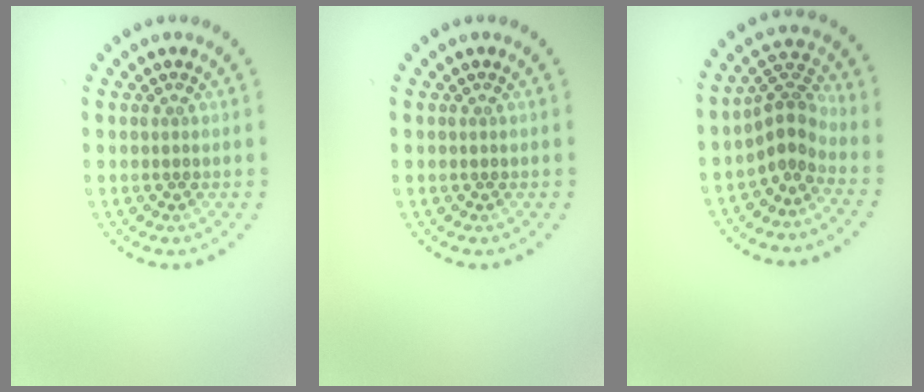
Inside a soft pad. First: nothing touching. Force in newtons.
{"total": 0.0}
{"total": 3.0, "press": 2.2, "slide": 2.0}